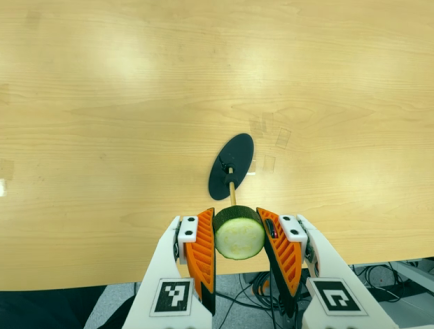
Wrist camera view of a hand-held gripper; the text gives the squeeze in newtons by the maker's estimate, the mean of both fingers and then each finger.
{"total": 10.9, "left": 9.6, "right": 12.1}